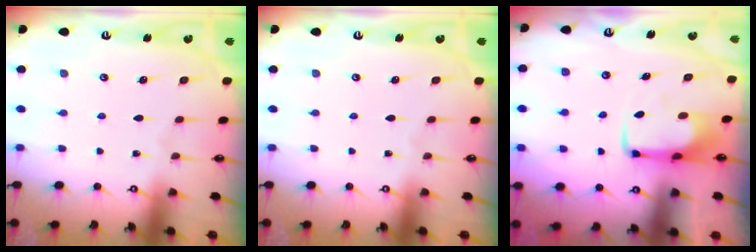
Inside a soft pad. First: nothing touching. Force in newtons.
{"total": 0.0}
{"total": 4.9, "press": 4.8, "slide": 1.2}